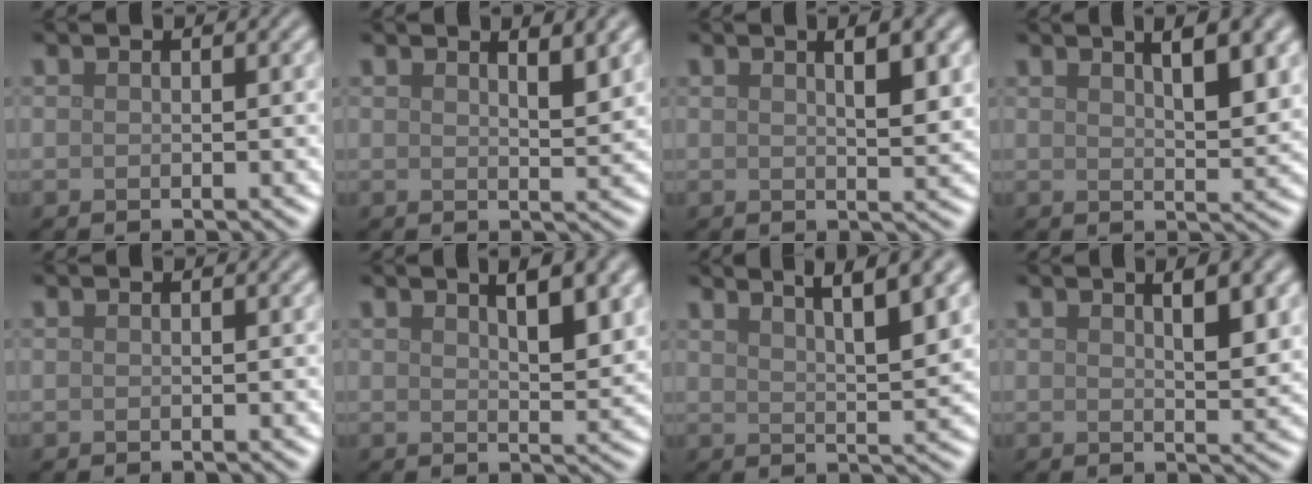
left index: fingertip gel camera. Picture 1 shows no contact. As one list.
[{"total": 2.8, "force": [1.8, 0.7, 2.1], "torque": [-0.020, 0.001, 0.027]}, {"total": 3.5, "force": [1.5, 1.0, 3.0], "torque": [-0.037, 0.002, 0.024]}, {"total": 4.9, "force": [2.5, 1.6, 3.9], "torque": [-0.044, 0.004, 0.034]}, {"total": 0.0}, {"total": 4.4, "force": [2.3, 1.4, 3.5], "torque": [-0.042, 0.001, 0.036]}, {"total": 6.3, "force": [4.0, 1.4, 4.6], "torque": [-0.048, 0.016, 0.052]}, {"total": 3.6, "force": [1.7, 1.0, 3.0], "torque": [-0.036, 0.000, 0.029]}]